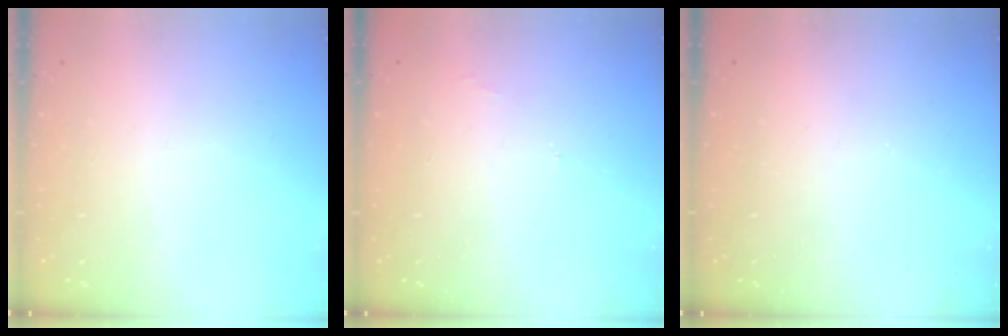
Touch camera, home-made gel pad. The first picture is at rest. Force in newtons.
{"total": 3.7, "press": 3.7, "slide": 0.4}
{"total": 0.0}